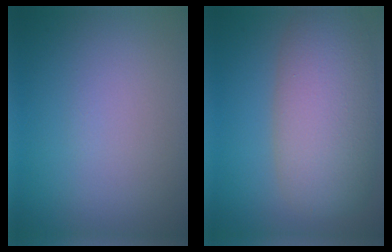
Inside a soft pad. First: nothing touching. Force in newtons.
{"total": 8.3, "press": 8.3, "slide": 0.2}